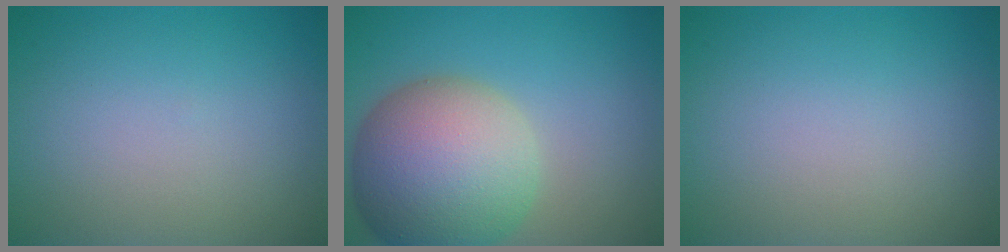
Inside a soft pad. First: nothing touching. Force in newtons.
{"total": 11.7, "press": 11.7, "slide": 0.6}
{"total": 0.0}